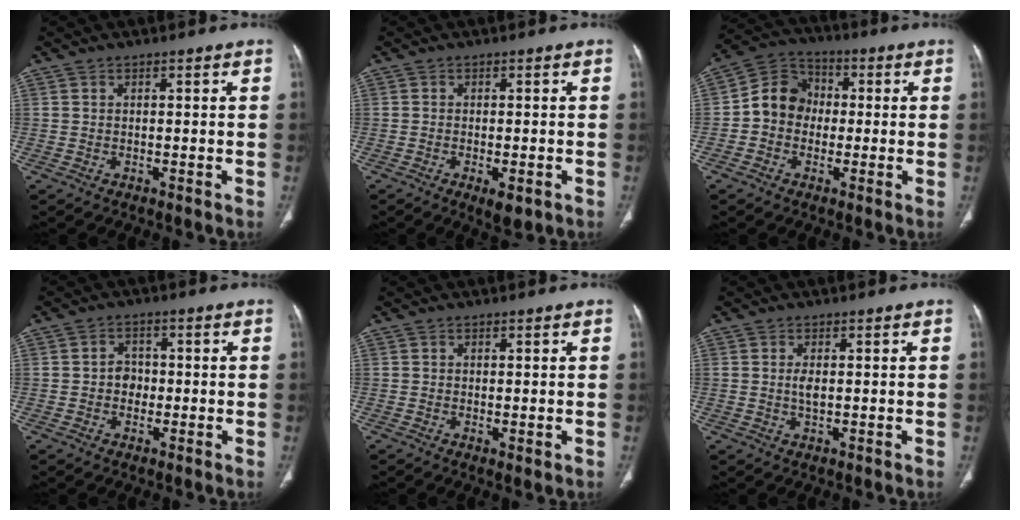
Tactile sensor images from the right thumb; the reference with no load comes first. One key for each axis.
{"total": 3.9, "fx": -1.7, "fy": 1.6, "fz": 3.2, "tx": -0.047, "ty": -0.003, "tz": -0.018}
{"total": 9.1, "fx": -0.8, "fy": 8.1, "fz": 4.2, "tx": -0.053, "ty": 0.032, "tz": -0.030}
{"total": 3.5, "fx": -0.5, "fy": 3.0, "fz": 1.7, "tx": -0.007, "ty": 0.009, "tz": -0.014}
{"total": 1.3, "fx": -0.2, "fy": 0.5, "fz": 1.2, "tx": -0.025, "ty": -0.007, "tz": 0.000}
{"total": 2.0, "fx": 0.1, "fy": 0.9, "fz": 1.8, "tx": -0.038, "ty": -0.002, "tz": 0.004}